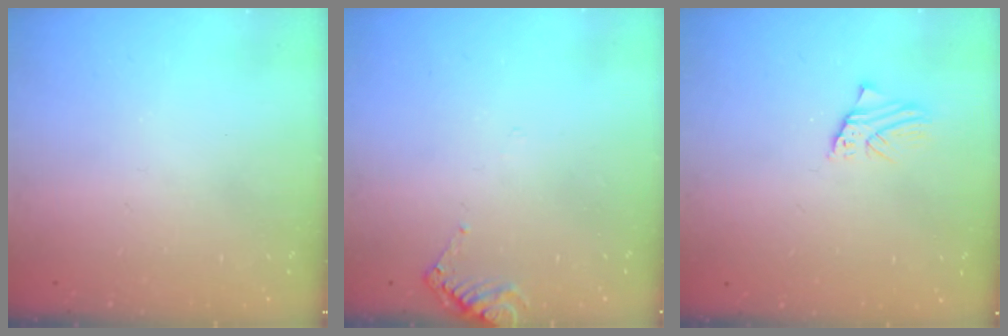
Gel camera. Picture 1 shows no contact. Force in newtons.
{"total": 4.8, "press": 4.8, "slide": 0.6}
{"total": 1.8, "press": 1.8, "slide": 0.2}